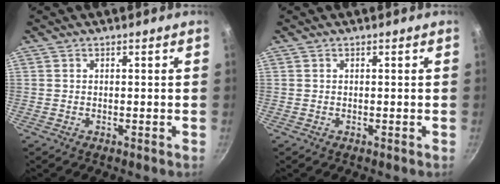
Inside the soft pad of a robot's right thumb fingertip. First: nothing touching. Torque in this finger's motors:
{"motor_torque": [0.00, 0.00, -0.08, 0.07, 0.00]}